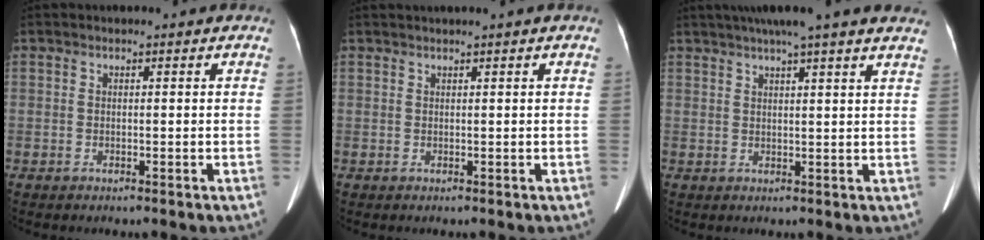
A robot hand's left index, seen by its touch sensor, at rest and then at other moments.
{"total": 1.3, "force": [1.0, -0.4, 0.8], "torque": [-0.016, 0.011, 0.028]}
{"total": 15.6, "force": [13.1, 0.0, 8.6], "torque": [-0.139, 0.029, 0.160]}